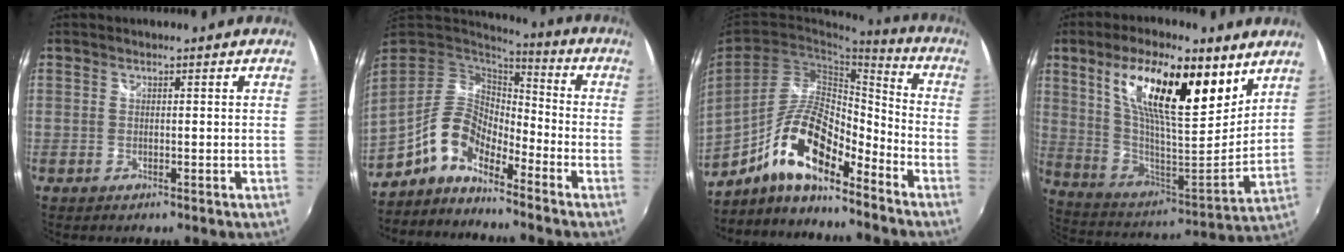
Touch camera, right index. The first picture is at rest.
{"total": 10.2, "force": [-6.8, 4.3, 6.3], "torque": [-0.118, 0.012, -0.136]}
{"total": 14.4, "force": [-9.8, 4.1, 9.8], "torque": [-0.185, 0.009, -0.180]}
{"total": 22.8, "force": [11.9, 7.4, 17.9], "torque": [-0.325, 0.017, 0.211]}